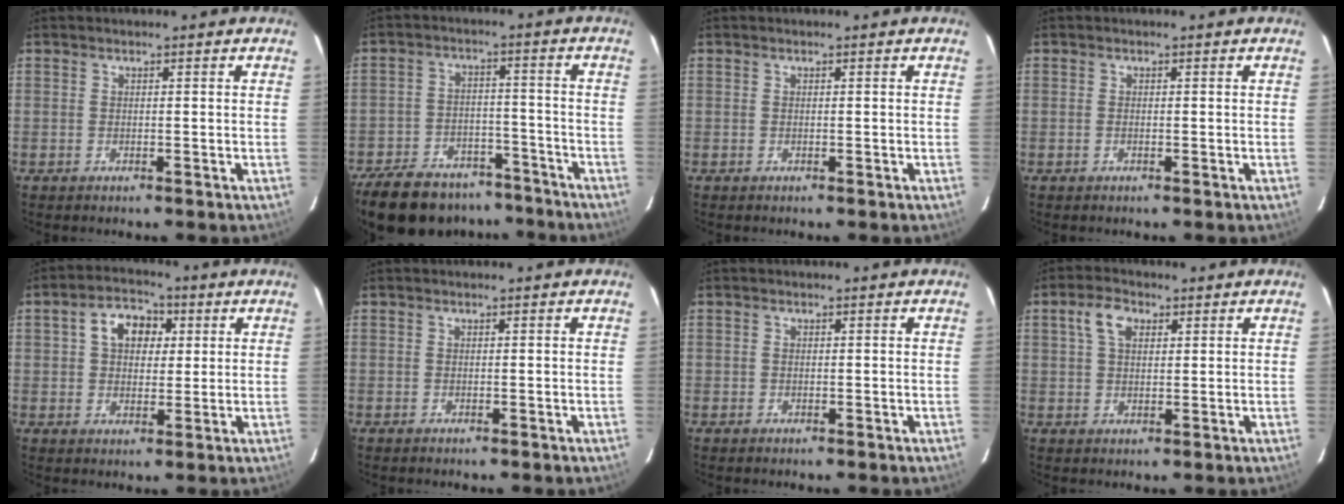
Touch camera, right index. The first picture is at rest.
{"total": 20.2, "force": [-16.1, 9.2, 8.1], "torque": [-0.188, 0.013, -0.225]}
{"total": 0.0}
{"total": 0.0}
{"total": 7.7, "force": [2.3, 5.5, 4.9], "torque": [-0.086, 0.029, 0.039]}
{"total": 0.0}
{"total": 0.5, "force": [0.0, 0.5, 0.2], "torque": [-0.002, 0.001, 0.000]}
{"total": 4.9, "force": [2.0, 3.1, 3.3], "torque": [-0.063, 0.015, 0.038]}